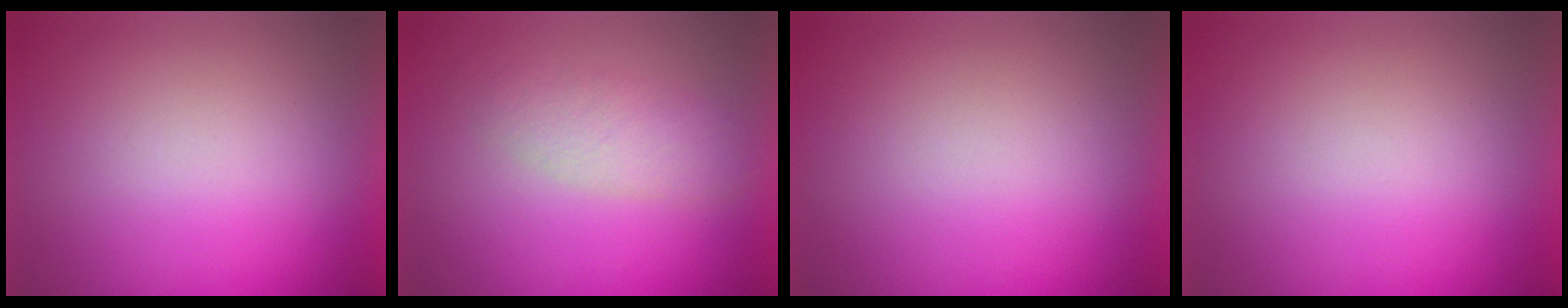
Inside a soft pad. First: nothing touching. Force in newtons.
{"total": 2.9}
{"total": 0.0}
{"total": 0.0}